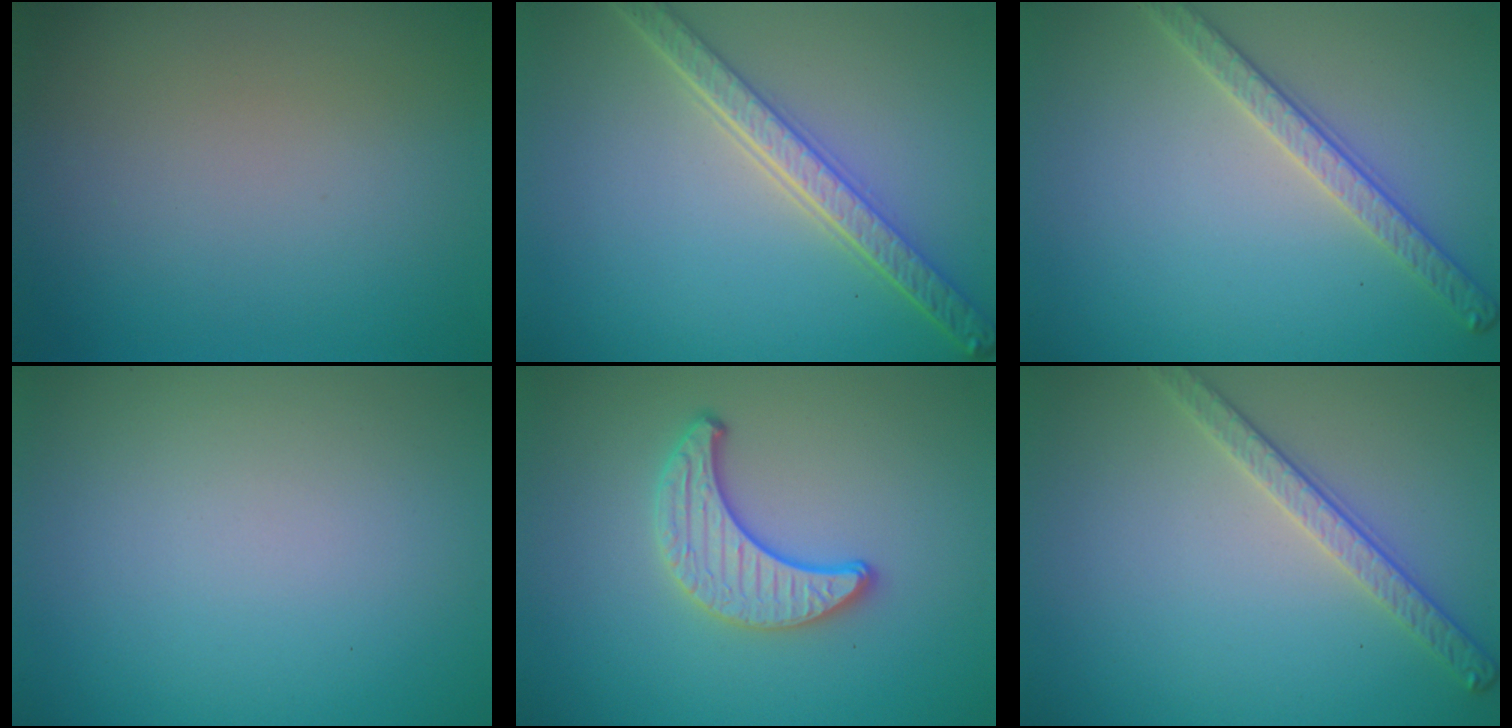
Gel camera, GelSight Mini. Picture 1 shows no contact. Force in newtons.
{"total": 5.0, "press": 3.9, "slide": 3.2}
{"total": 2.8, "press": 2.7, "slide": 0.7}
{"total": 0.0}
{"total": 3.5, "press": 3.2, "slide": 1.5}
{"total": 2.8, "press": 2.7, "slide": 0.8}